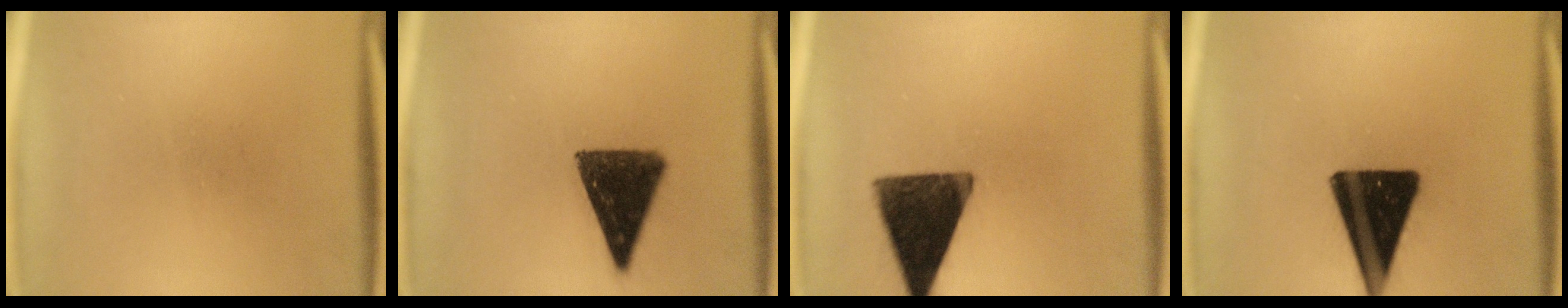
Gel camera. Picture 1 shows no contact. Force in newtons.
{"total": 12.4}
{"total": 14.1}
{"total": 18.6}